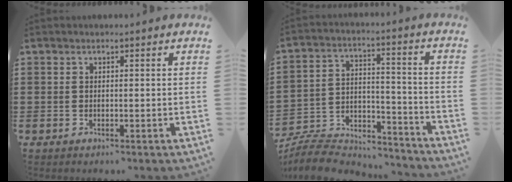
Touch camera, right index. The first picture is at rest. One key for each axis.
{"total": 8.4, "fx": -7.9, "fy": 2.3, "fz": 1.9, "tx": -0.046, "ty": 0.013, "tz": -0.158}